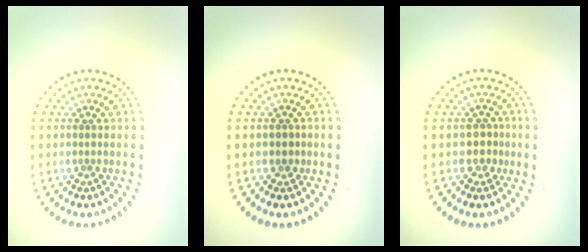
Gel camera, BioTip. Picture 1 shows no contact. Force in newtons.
{"total": 1.1, "press": 0.9, "slide": 0.6}
{"total": 1.7, "press": 1.3, "slide": 1.0}